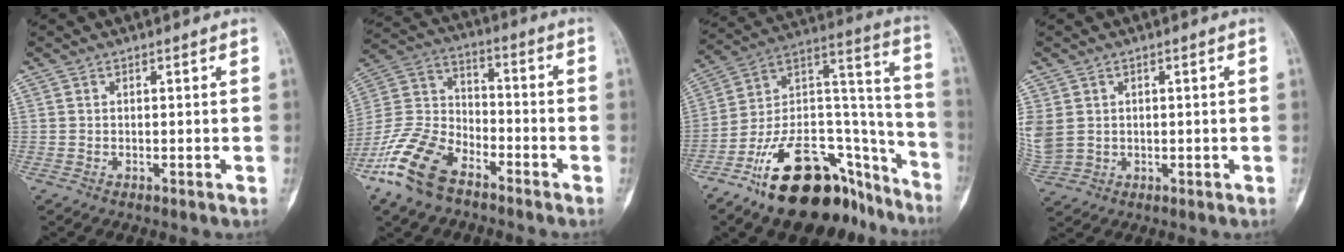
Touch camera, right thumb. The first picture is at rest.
{"total": 15.2, "force": [-9.9, 7.9, 8.4], "torque": [-0.173, 0.048, -0.201]}
{"total": 28.2, "force": [-18.2, 13.6, 16.8], "torque": [-0.212, 0.122, -0.295]}
{"total": 7.5, "force": [1.0, 6.2, 4.1], "torque": [-0.112, 0.002, 0.036]}